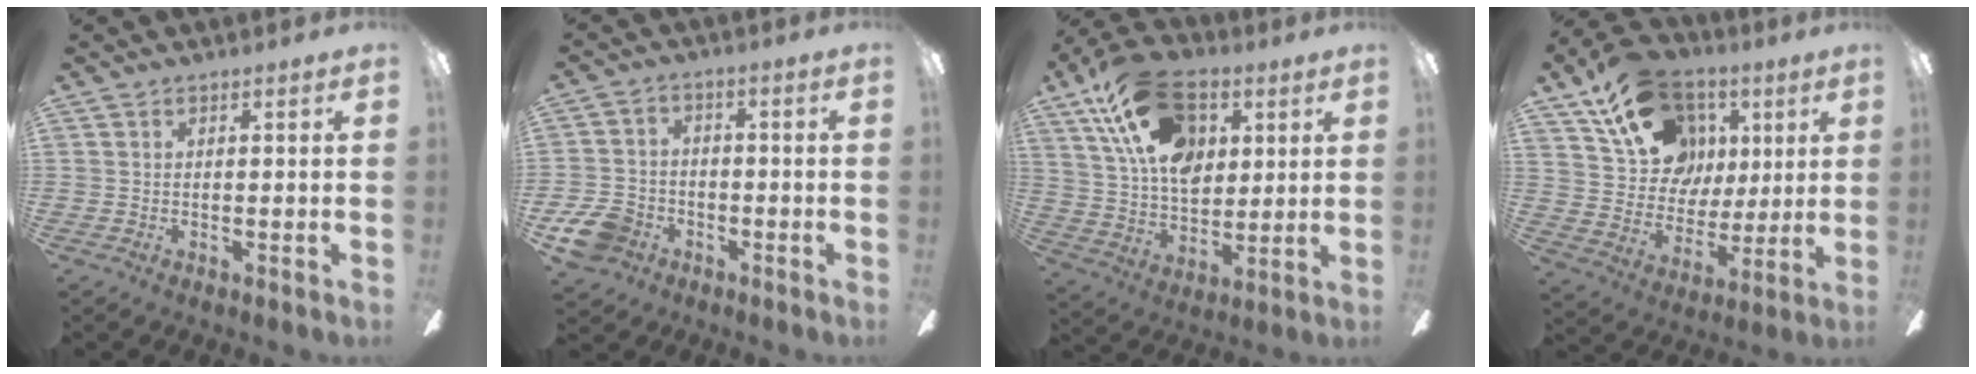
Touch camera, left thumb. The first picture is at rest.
{"total": 8.8, "force": [-4.8, 6.4, 3.5], "torque": [-0.085, 0.038, -0.091]}
{"total": 20.2, "force": [9.4, 12.6, 12.6], "torque": [-0.222, -0.018, 0.174]}
{"total": 20.7, "force": [10.0, 15.1, 10.1], "torque": [-0.168, -0.034, 0.192]}